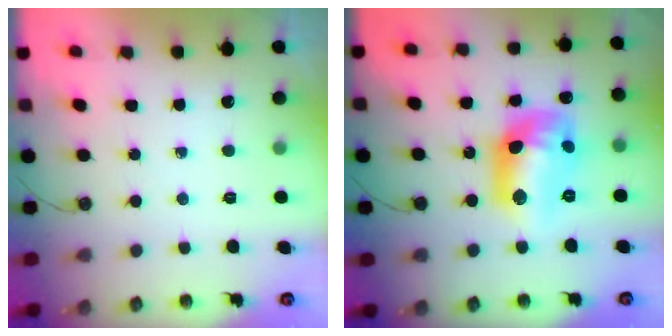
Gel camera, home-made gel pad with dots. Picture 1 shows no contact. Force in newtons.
{"total": 15.1, "press": 15.0, "slide": 1.1}